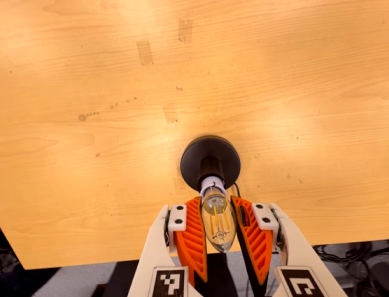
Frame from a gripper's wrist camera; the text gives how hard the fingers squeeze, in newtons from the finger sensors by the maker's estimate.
{"total": 14.5, "left": 13.8, "right": 15.1}